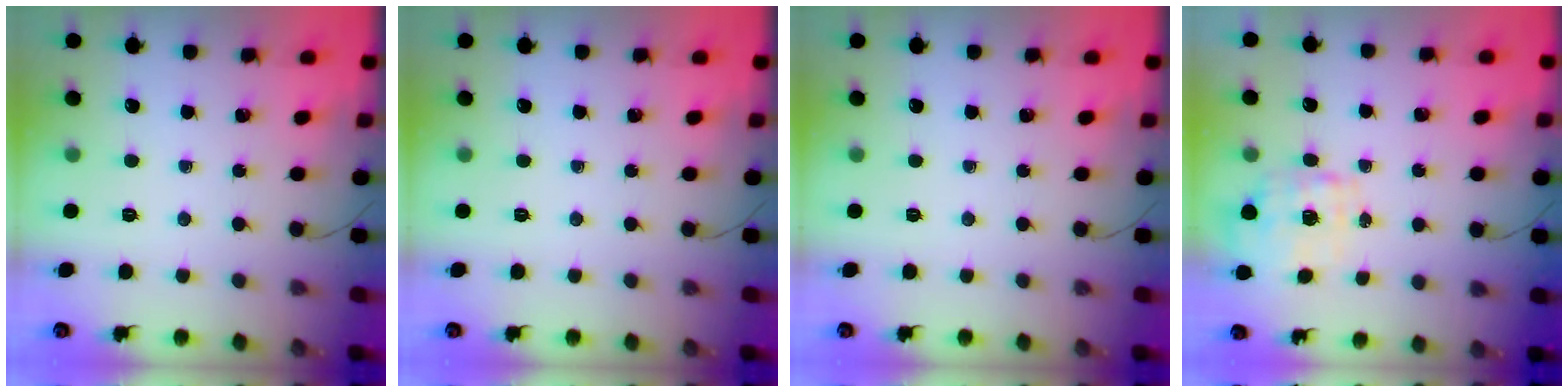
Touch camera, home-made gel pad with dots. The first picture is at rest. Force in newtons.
{"total": 0.0}
{"total": 0.0}
{"total": 1.8, "press": 1.7, "slide": 0.6}